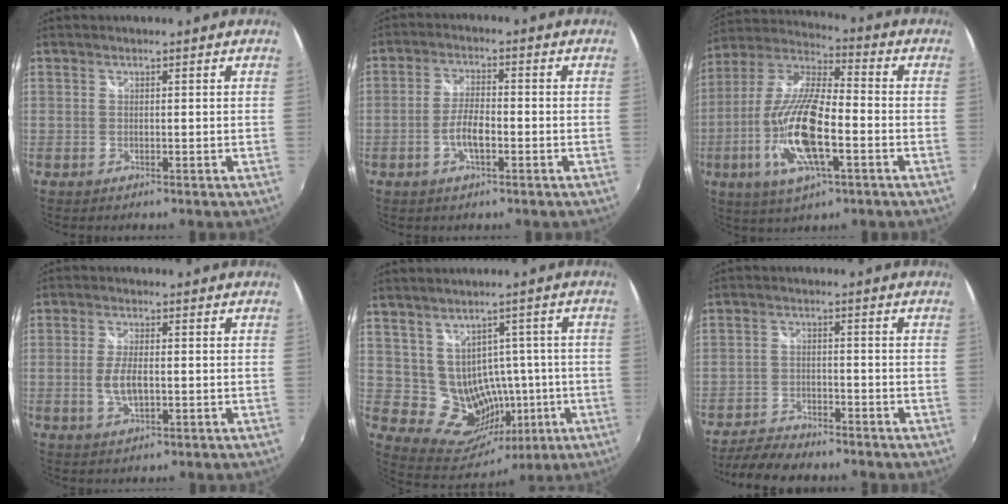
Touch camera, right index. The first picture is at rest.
{"total": 5.2, "force": [-2.0, 1.7, 4.5], "torque": [-0.094, 0.003, -0.036]}
{"total": 18.3, "force": [-5.4, 5.9, 16.5], "torque": [-0.341, -0.015, -0.106]}
{"total": 5.1, "force": [-0.8, 2.0, 4.6], "torque": [-0.095, -0.004, -0.014]}
{"total": 12.7, "force": [-0.8, 11.8, 4.5], "torque": [-0.106, 0.014, 0.021]}
{"total": 7.7, "force": [-6.9, 2.1, 2.8], "torque": [-0.082, -0.012, -0.118]}